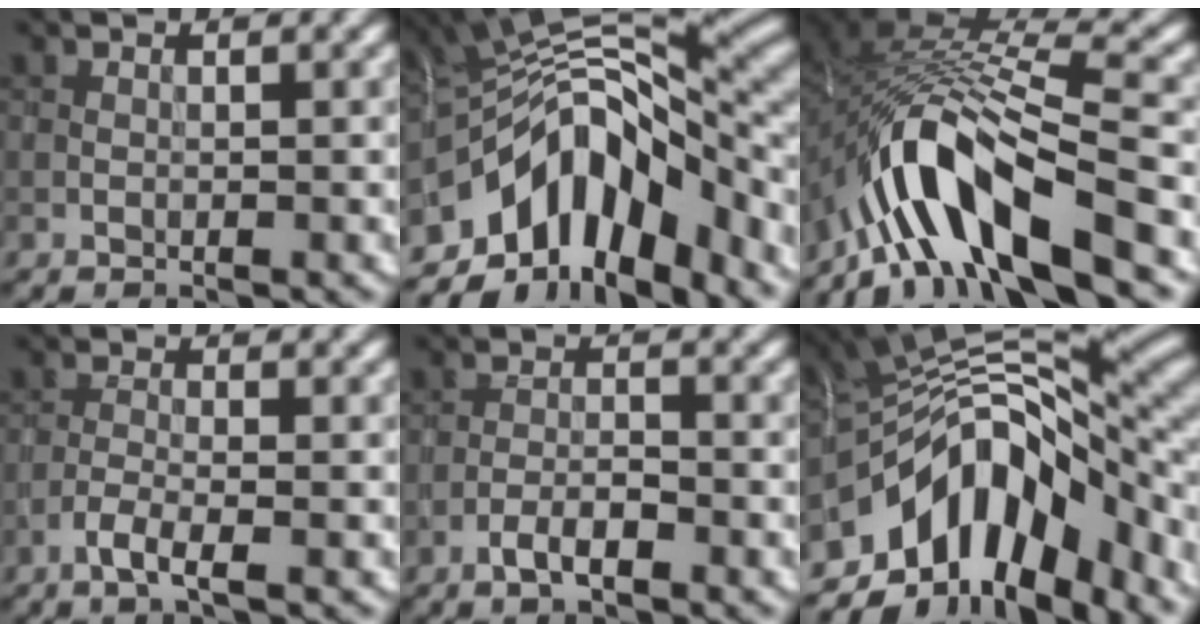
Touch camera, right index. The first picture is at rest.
{"total": 12.2, "force": [-5.0, 6.1, 9.3], "torque": [-0.131, 0.015, -0.093]}
{"total": 11.3, "force": [-6.9, 3.1, 8.4], "torque": [-0.145, 0.012, -0.126]}
{"total": 2.2, "force": [-1.3, 0.3, 1.7], "torque": [-0.036, 0.002, -0.034]}
{"total": 2.2, "force": [-1.5, 0.5, 1.5], "torque": [-0.028, 0.006, -0.031]}
{"total": 12.5, "force": [-5.0, 6.3, 9.6], "torque": [-0.142, 0.015, -0.093]}